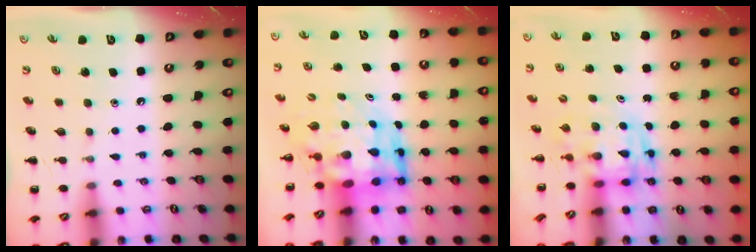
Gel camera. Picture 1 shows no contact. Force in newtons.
{"total": 7.6, "press": 7.2, "slide": 2.4}
{"total": 2.9, "press": 2.9, "slide": 0.6}